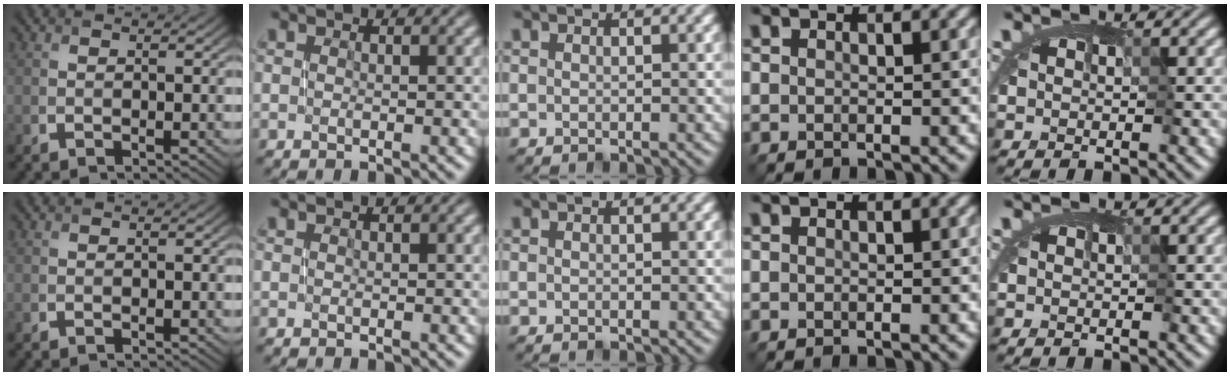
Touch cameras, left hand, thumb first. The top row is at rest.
{}